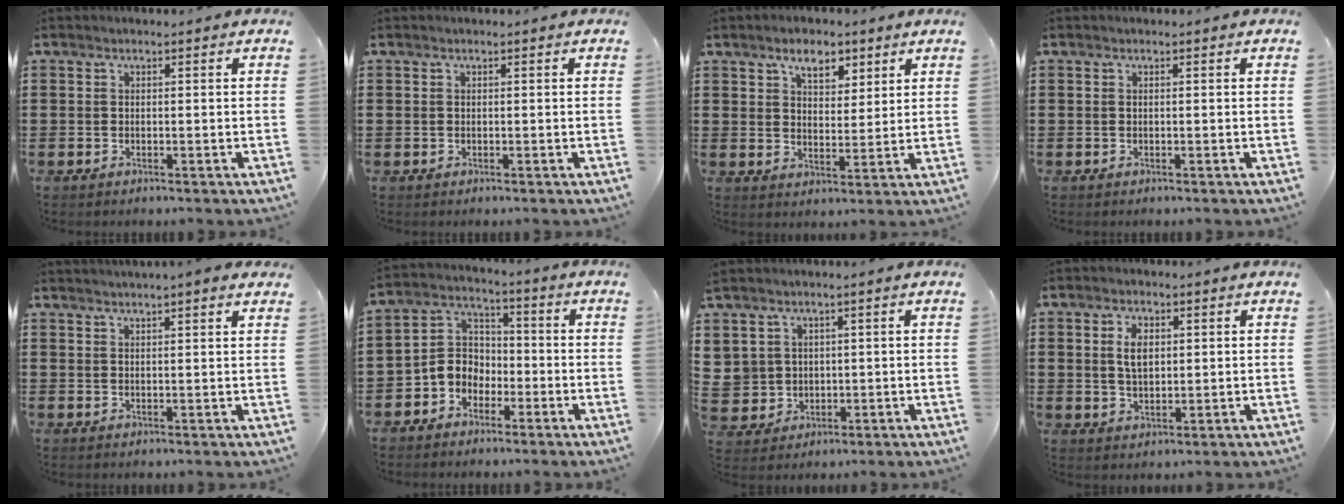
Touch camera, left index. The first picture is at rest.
{"total": 0.0}
{"total": 5.3, "force": [3.6, 2.8, 2.7], "torque": [-0.050, 0.006, 0.061]}
{"total": 0.0}
{"total": 2.0, "force": [1.8, -0.3, 0.6], "torque": [-0.015, 0.000, 0.036]}
{"total": 5.3, "force": [-2.5, 4.5, 1.5], "torque": [-0.054, 0.006, -0.056]}
{"total": 3.6, "force": [1.6, 3.3, 0.2], "torque": [-0.023, 0.005, 0.030]}
{"total": 4.1, "force": [1.1, 2.3, 3.3], "torque": [-0.063, 0.007, 0.016]}